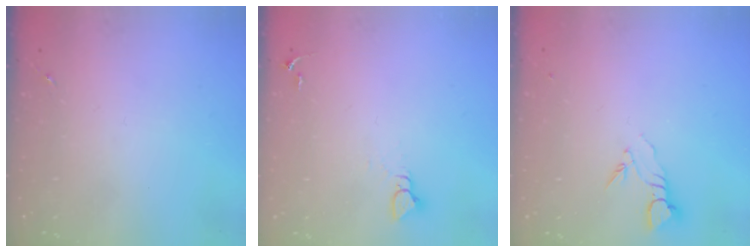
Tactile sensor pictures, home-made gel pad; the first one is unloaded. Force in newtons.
{"total": 3.9, "press": 3.8, "slide": 0.3}
{"total": 3.8, "press": 3.8, "slide": 0.2}